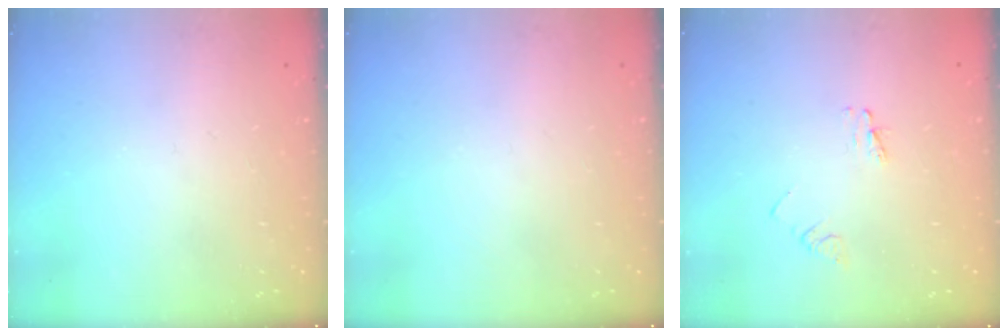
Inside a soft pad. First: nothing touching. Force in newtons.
{"total": 0.0}
{"total": 2.9, "press": 2.9, "slide": 0.3}